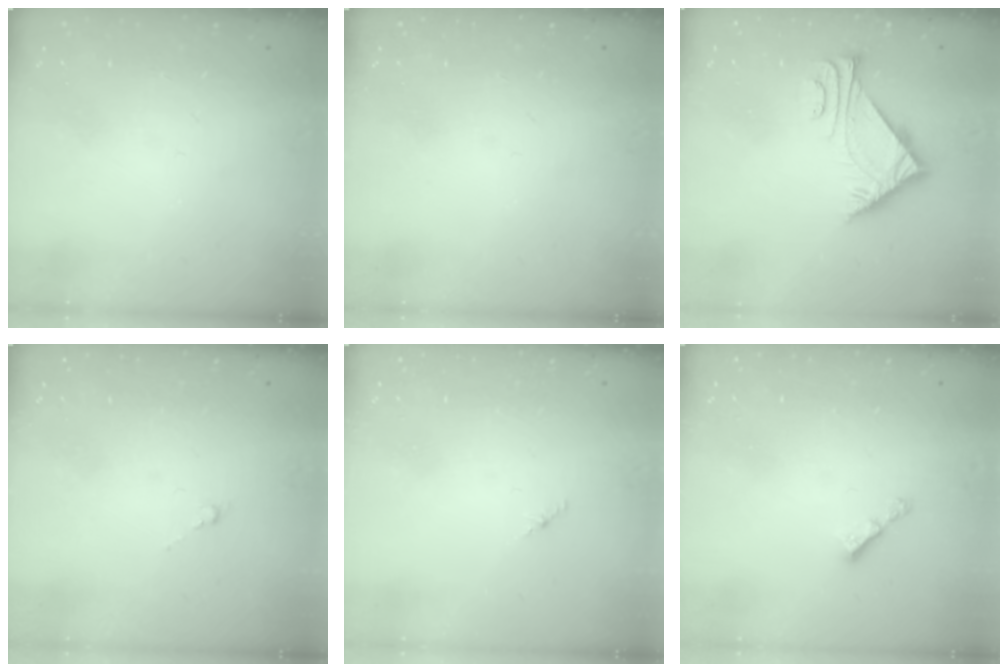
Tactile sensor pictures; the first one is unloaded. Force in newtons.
{"total": 0.0}
{"total": 5.7, "press": 5.6, "slide": 0.7}
{"total": 0.6, "press": 0.4, "slide": 0.4}
{"total": 1.2, "press": 1.1, "slide": 0.6}
{"total": 2.9, "press": 2.9, "slide": 0.3}